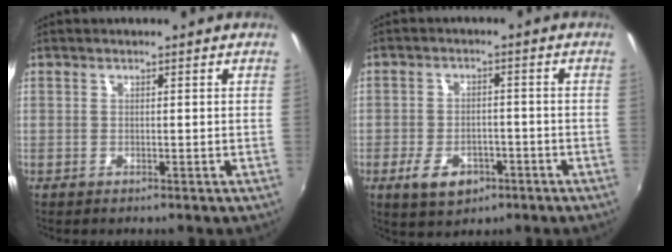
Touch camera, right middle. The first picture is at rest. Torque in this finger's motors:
{"motor_torque": [1.11, -1.02, 0.08, 0.04]}